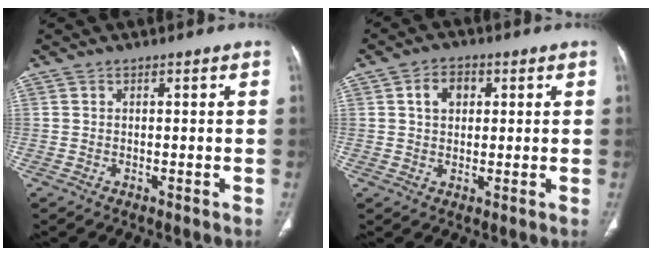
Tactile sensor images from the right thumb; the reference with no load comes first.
{"total": 4.9, "force": [1.3, 3.6, 3.0], "torque": [-0.036, 0.005, 0.020]}